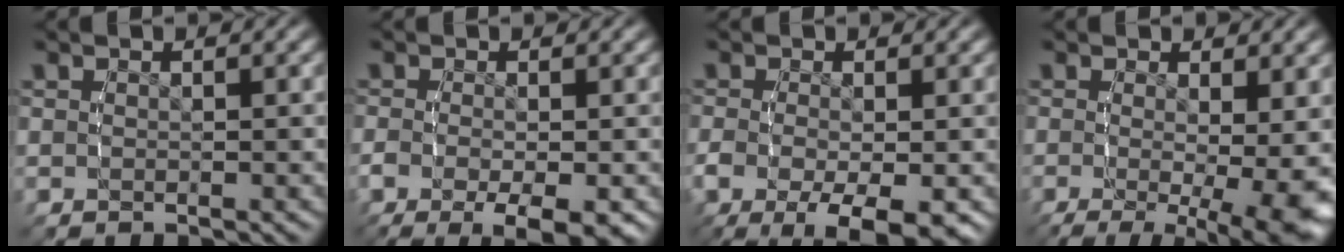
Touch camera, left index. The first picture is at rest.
{"total": 6.0, "force": [-3.2, 2.4, 4.5], "torque": [-0.076, -0.024, -0.033]}
{"total": 7.5, "force": [-3.5, 3.2, 5.8], "torque": [-0.106, -0.037, -0.029]}
{"total": 9.2, "force": [-5.2, 2.9, 7.0], "torque": [-0.100, -0.053, -0.054]}